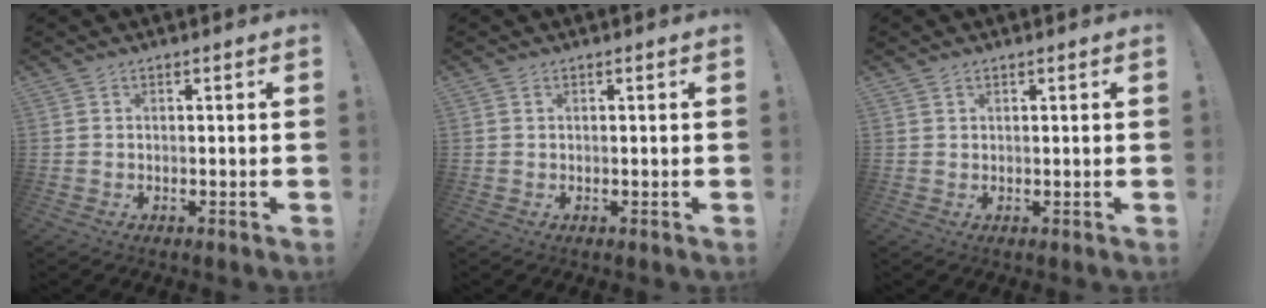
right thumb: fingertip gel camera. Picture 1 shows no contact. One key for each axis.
{"total": 0.0}
{"total": 0.9, "fx": 0.8, "fy": 0.4, "fz": 0.1, "tx": -0.002, "ty": -0.001, "tz": 0.016}